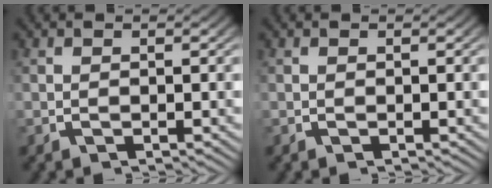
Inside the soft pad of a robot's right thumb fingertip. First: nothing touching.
{"total": 0.0}